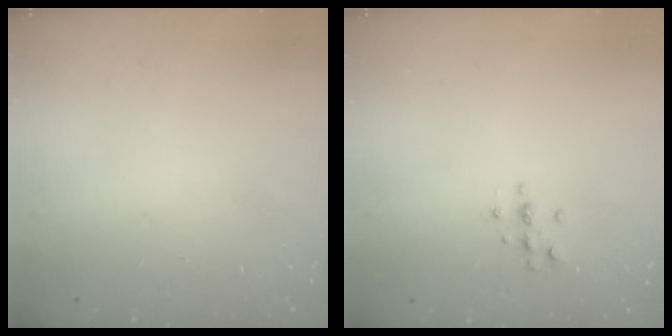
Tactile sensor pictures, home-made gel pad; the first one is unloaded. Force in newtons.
{"total": 4.3, "press": 4.2, "slide": 1.0}